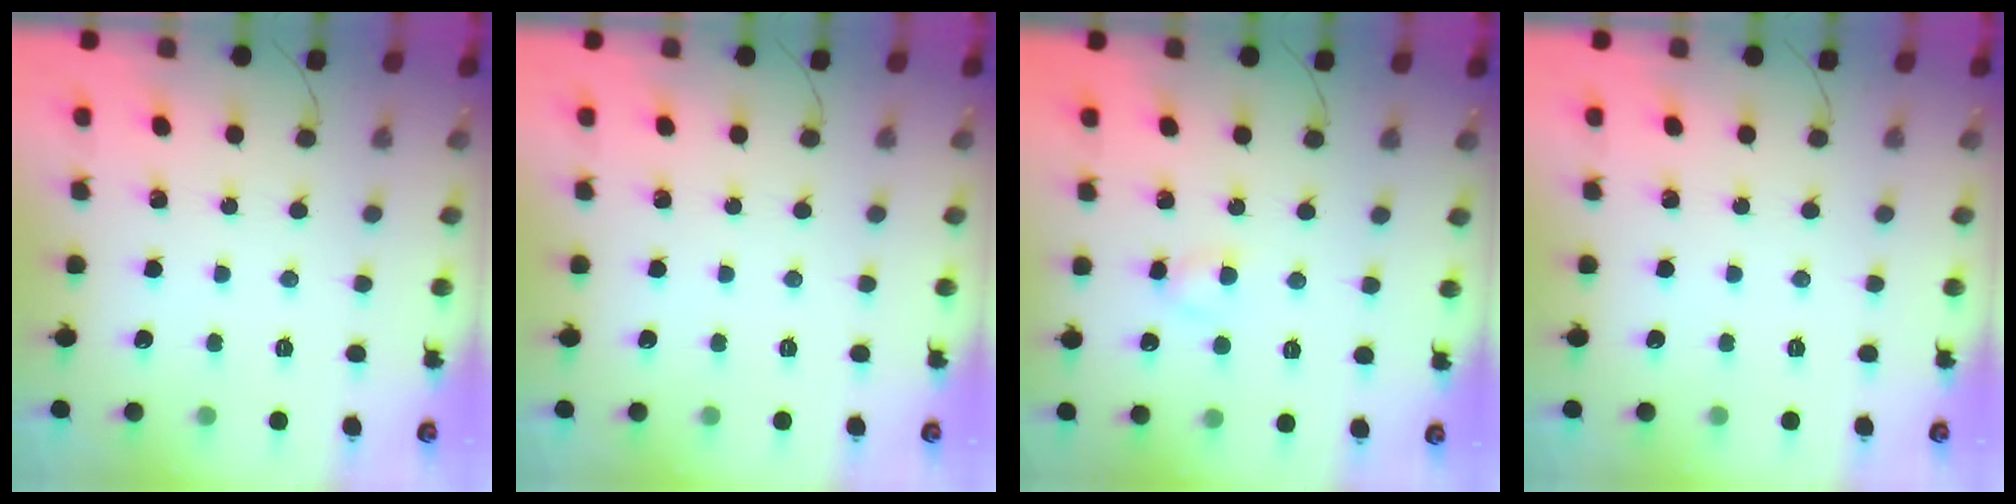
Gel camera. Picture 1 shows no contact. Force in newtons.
{"total": 0.0}
{"total": 2.9, "press": 2.7, "slide": 1.0}
{"total": 0.0}